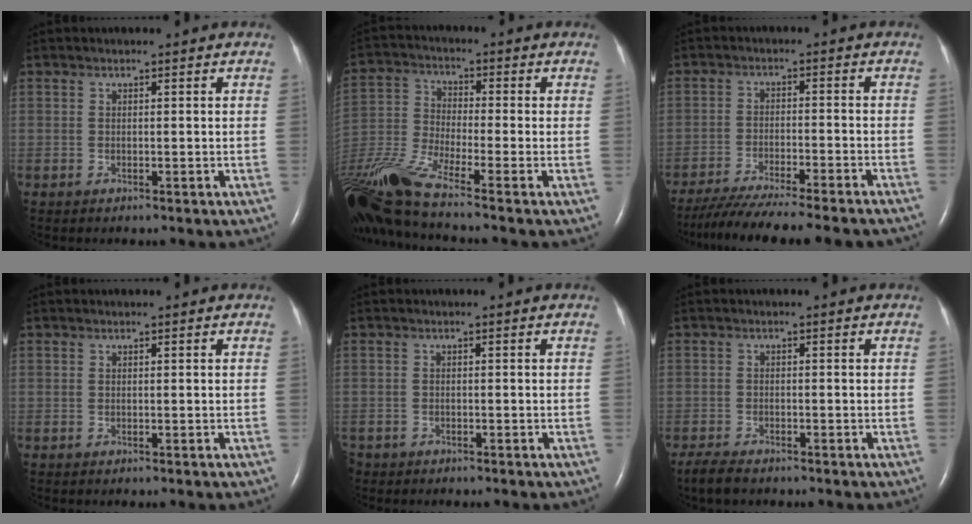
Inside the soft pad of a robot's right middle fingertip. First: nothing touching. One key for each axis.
{"total": 13.5, "fx": -10.4, "fy": -0.8, "fz": 8.5, "tx": -0.192, "ty": -0.020, "tz": -0.203}
{"total": 17.4, "fx": -15.4, "fy": 0.4, "fz": 8.0, "tx": -0.123, "ty": -0.039, "tz": -0.223}
{"total": 0.0}
{"total": 2.2, "fx": -1.9, "fy": 1.2, "fz": 0.3, "tx": -0.011, "ty": -0.001, "tz": -0.031}
{"total": 3.4, "fx": -2.8, "fy": 1.0, "fz": 1.7, "tx": -0.038, "ty": -0.009, "tz": -0.044}